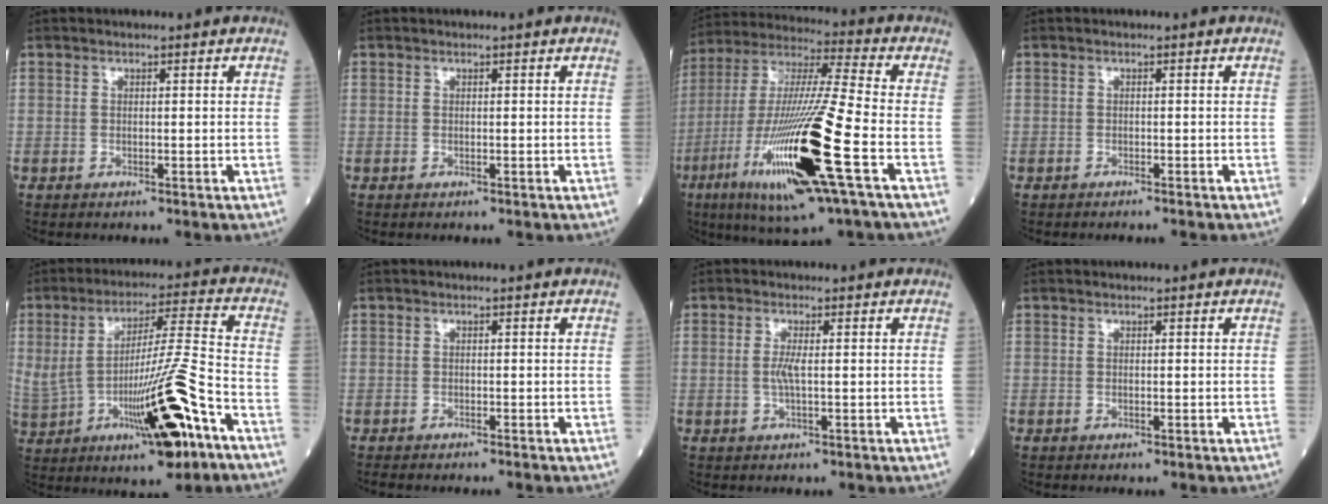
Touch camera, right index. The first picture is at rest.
{"total": 0.0}
{"total": 22.4, "force": [-7.8, 1.1, 21.0], "torque": [-0.431, -0.035, -0.145]}
{"total": 1.5, "force": [-1.4, -0.1, 0.5], "torque": [-0.005, -0.001, -0.018]}
{"total": 17.6, "force": [-4.8, 1.9, 16.8], "torque": [-0.311, -0.006, -0.068]}
{"total": 3.1, "force": [-2.8, 0.0, 1.3], "torque": [-0.017, -0.005, -0.039]}
{"total": 2.2, "force": [0.0, 0.1, 2.1], "torque": [-0.051, -0.001, -0.001]}
{"total": 0.0}